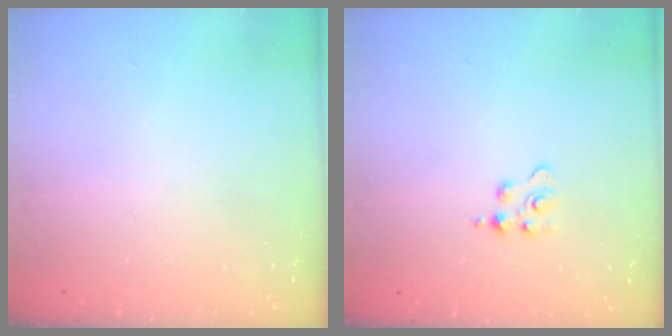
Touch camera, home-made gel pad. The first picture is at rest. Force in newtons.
{"total": 1.8, "press": 1.8, "slide": 0.3}